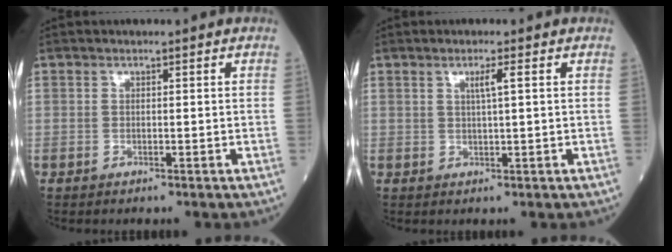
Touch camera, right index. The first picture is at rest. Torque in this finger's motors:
{"motor_torque": [-0.01, 0.00, 0.01, 0.04]}